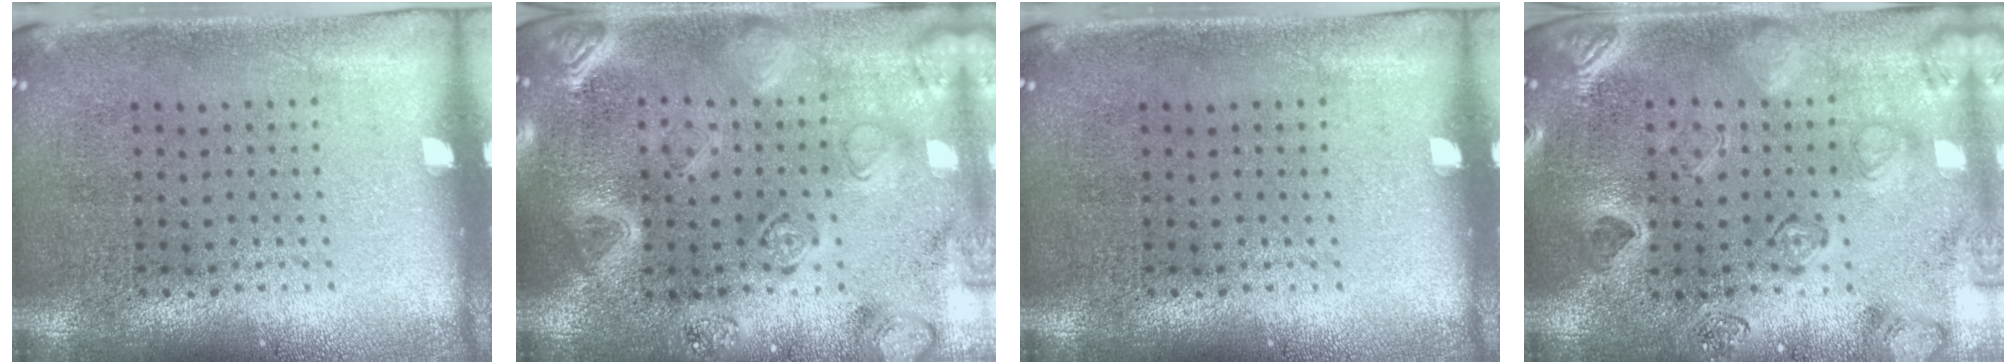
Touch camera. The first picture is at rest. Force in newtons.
{"total": 3.0, "press": 2.9, "slide": 0.8}
{"total": 0.0}
{"total": 2.5, "press": 2.5, "slide": 0.5}